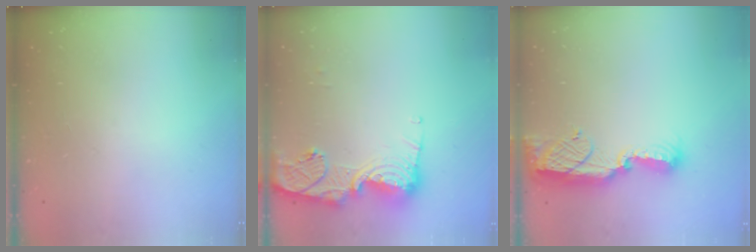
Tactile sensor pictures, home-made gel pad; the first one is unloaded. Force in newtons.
{"total": 14.0, "press": 13.9, "slide": 1.5}
{"total": 13.3, "press": 12.2, "slide": 5.5}